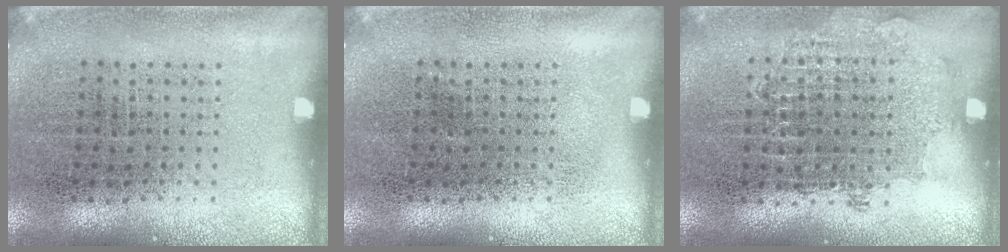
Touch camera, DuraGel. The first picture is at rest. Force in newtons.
{"total": 0.0}
{"total": 0.8, "press": 0.8, "slide": 0.3}